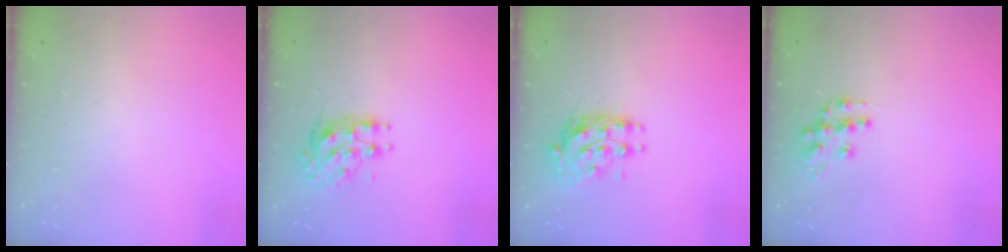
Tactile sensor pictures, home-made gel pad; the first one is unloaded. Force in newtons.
{"total": 8.7, "press": 8.7, "slide": 0.8}
{"total": 9.6, "press": 9.6, "slide": 0.7}
{"total": 11.6, "press": 11.5, "slide": 0.9}